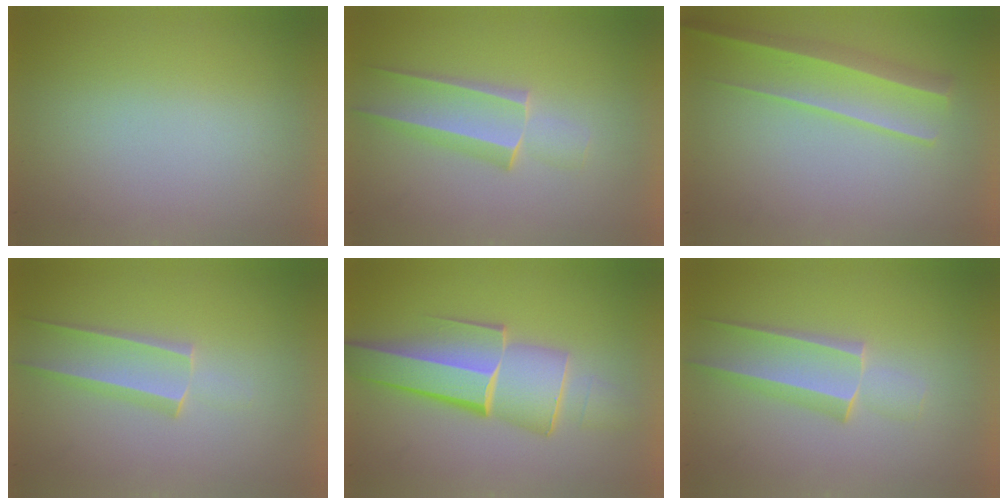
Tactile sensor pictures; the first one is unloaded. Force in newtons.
{"total": 2.2}
{"total": 2.2}
{"total": 2.0}
{"total": 6.2}
{"total": 2.2}